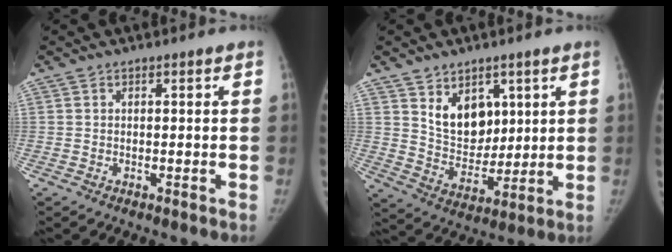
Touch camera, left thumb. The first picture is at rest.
{"total": 10.5, "force": [4.7, 7.3, 5.9], "torque": [-0.058, -0.039, 0.097]}